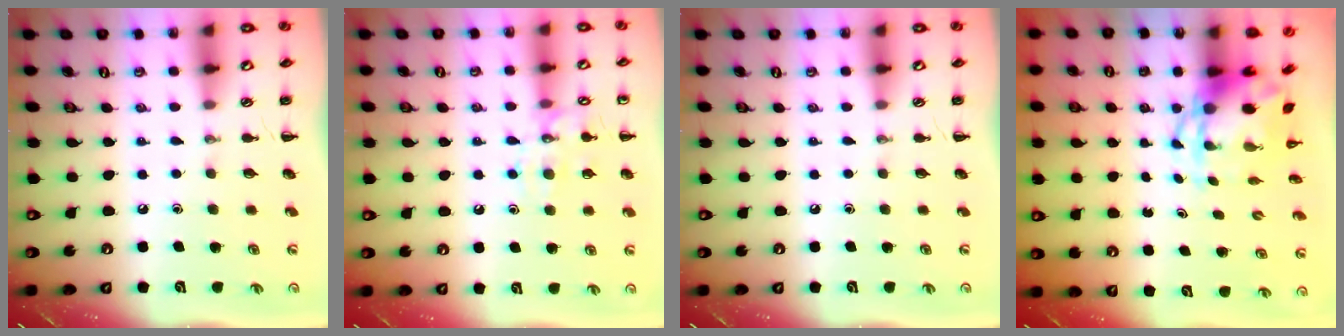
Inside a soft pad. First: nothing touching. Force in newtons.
{"total": 10.4, "press": 10.4, "slide": 0.7}
{"total": 0.0}
{"total": 4.4, "press": 4.3, "slide": 1.1}